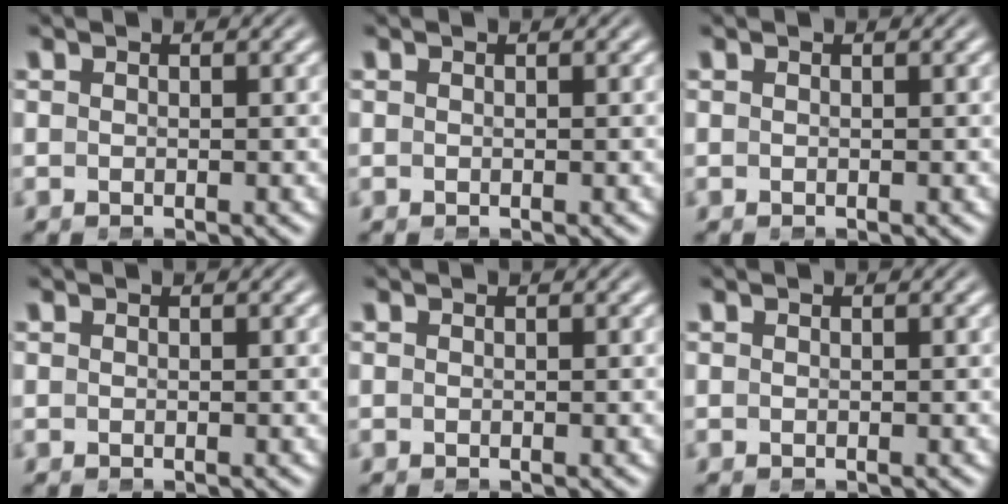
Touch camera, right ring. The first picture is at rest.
{"total": 0.0}
{"total": 0.0}
{"total": 0.0}
{"total": 0.0}
{"total": 0.0}